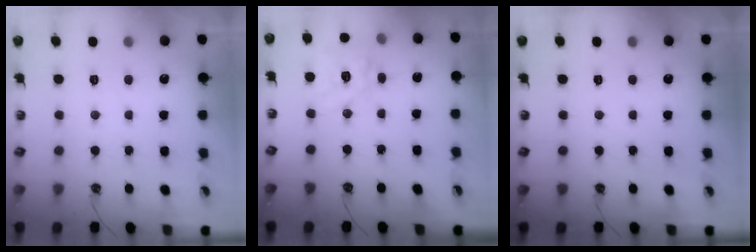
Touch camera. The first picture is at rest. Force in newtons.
{"total": 12.9, "press": 12.8, "slide": 1.7}
{"total": 0.0}